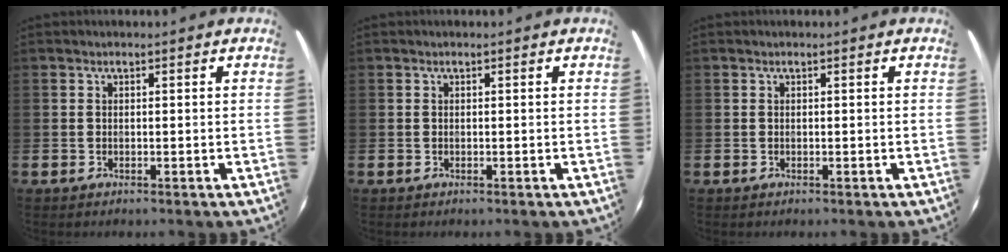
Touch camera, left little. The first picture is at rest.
{"total": 0.0}
{"total": 0.0}